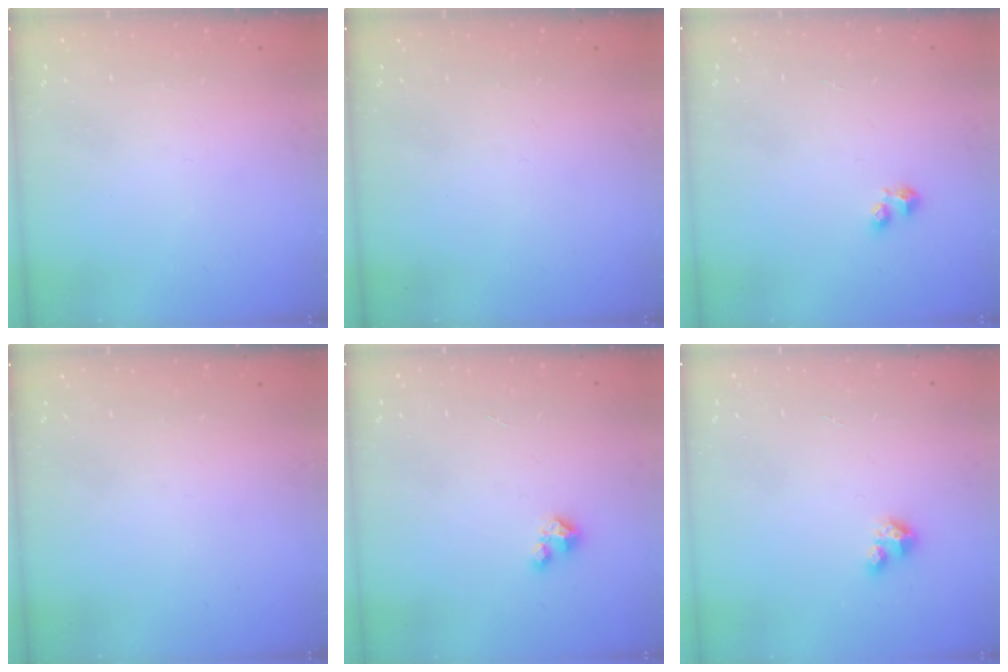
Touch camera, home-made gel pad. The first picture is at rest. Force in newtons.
{"total": 0.0}
{"total": 2.9, "press": 2.8, "slide": 0.6}
{"total": 0.0}
{"total": 1.5, "press": 1.5, "slide": 0.2}
{"total": 2.8, "press": 2.8, "slide": 0.2}